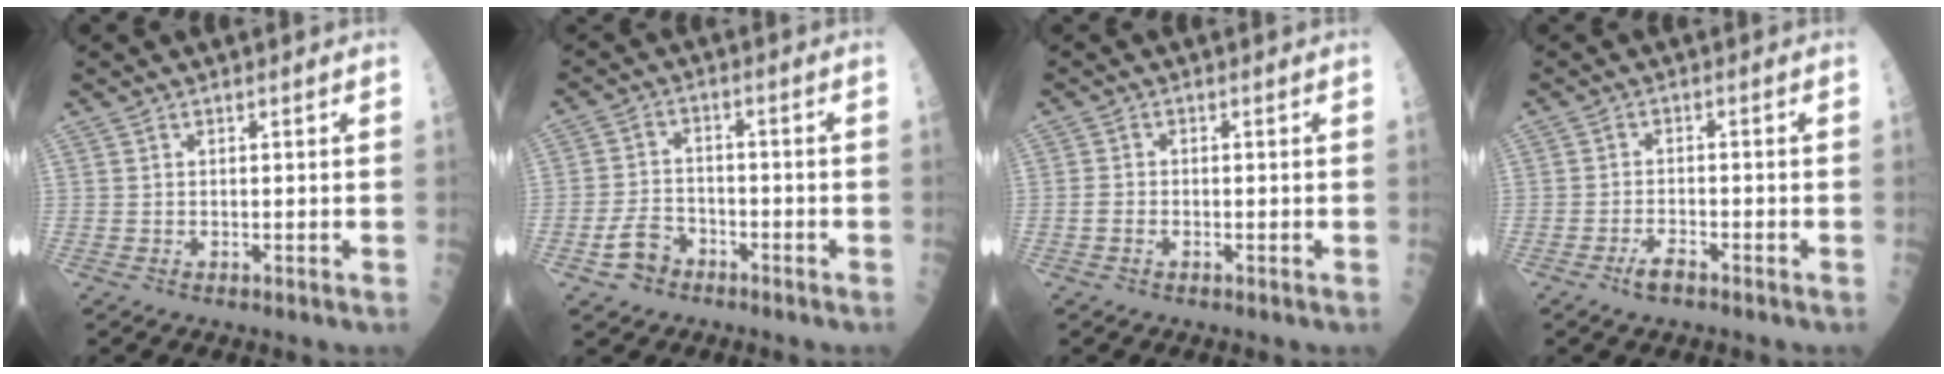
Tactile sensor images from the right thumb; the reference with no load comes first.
{"total": 5.5, "force": [-3.1, 3.9, 2.3], "torque": [-0.029, 0.030, -0.053]}
{"total": 1.6, "force": [-0.6, 1.0, 1.0], "torque": [-0.018, 0.007, -0.012]}
{"total": 3.0, "force": [-2.0, 1.0, 1.9], "torque": [-0.035, 0.012, -0.038]}